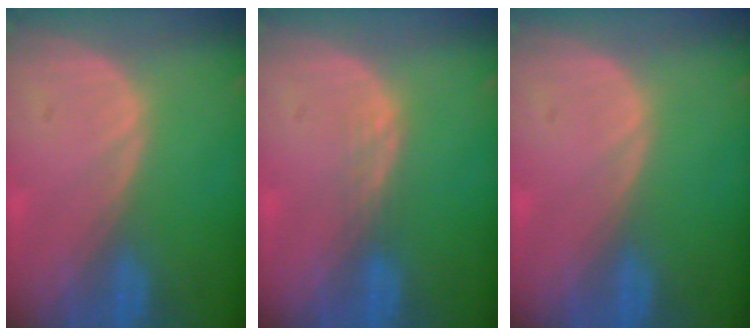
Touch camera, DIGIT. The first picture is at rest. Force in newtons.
{"total": 1.5, "press": 1.5, "slide": 0.3}
{"total": 0.0}